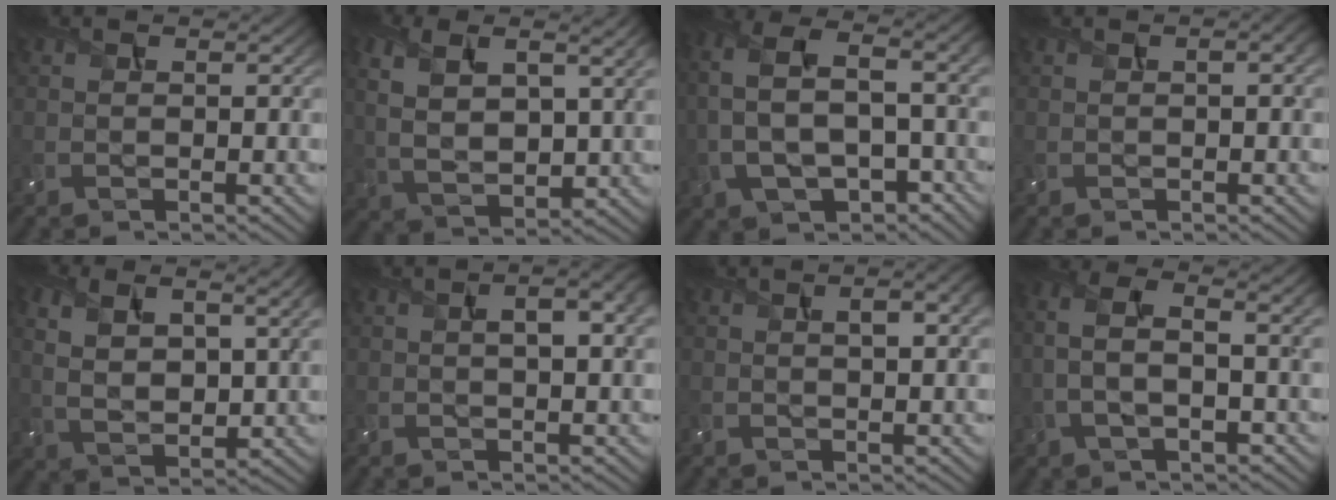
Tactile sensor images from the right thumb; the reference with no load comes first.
{"total": 9.6, "force": [3.2, 4.7, 7.7], "torque": [-0.187, -0.001, 0.061]}
{"total": 11.4, "force": [-1.0, 7.1, 8.9], "torque": [-0.229, -0.001, -0.005]}
{"total": 1.3, "force": [0.2, 0.3, 1.2], "torque": [-0.019, 0.007, 0.001]}
{"total": 8.7, "force": [3.1, 4.2, 6.9], "torque": [-0.159, 0.000, 0.058]}
{"total": 4.7, "force": [1.2, 1.5, 4.3], "torque": [-0.072, 0.010, 0.017]}
{"total": 2.9, "force": [0.9, 0.8, 2.7], "torque": [-0.047, 0.006, 0.015]}
{"total": 7.3, "force": [-0.7, 3.4, 6.5], "torque": [-0.150, 0.010, -0.021]}